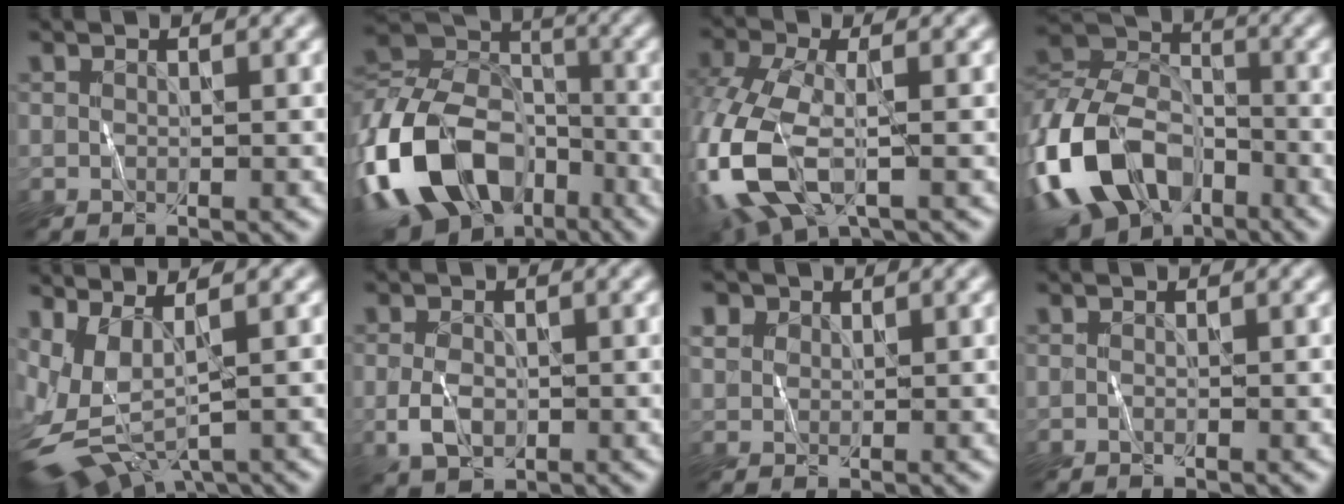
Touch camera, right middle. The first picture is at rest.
{"total": 14.5, "force": [-6.7, 9.8, 8.4], "torque": [-0.182, 0.000, -0.133]}
{"total": 8.2, "force": [-2.4, 4.1, 6.7], "torque": [-0.174, -0.007, -0.061]}
{"total": 12.2, "force": [-6.0, 7.9, 7.2], "torque": [-0.154, 0.005, -0.130]}
{"total": 5.7, "force": [-0.6, 2.8, 5.0], "torque": [-0.114, -0.017, 0.000]}
{"total": 2.5, "force": [-0.4, 1.7, 1.9], "torque": [-0.036, -0.001, -0.009]}
{"total": 1.9, "force": [0.9, 1.6, 0.5], "torque": [-0.013, 0.008, 0.008]}
{"total": 0.0}